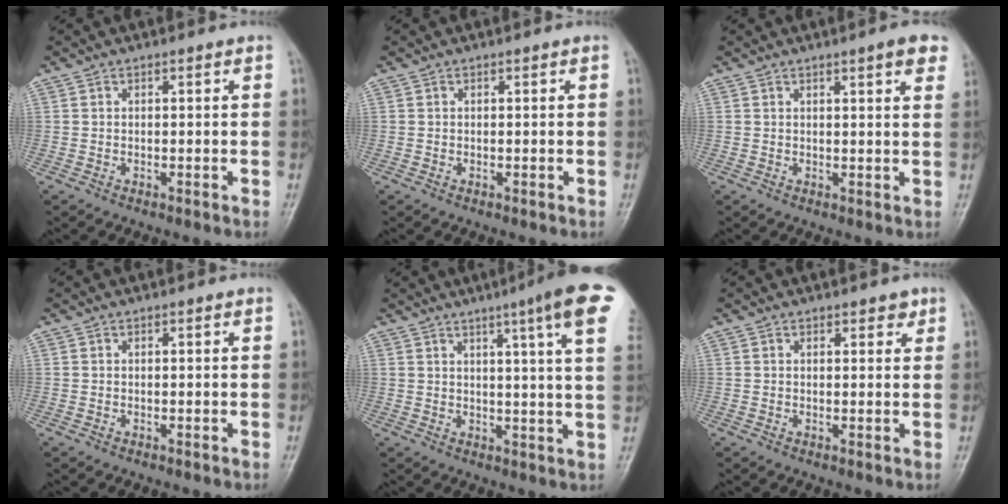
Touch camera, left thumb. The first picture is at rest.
{"total": 0.0}
{"total": 5.1, "force": [3.1, 0.9, 4.0], "torque": [-0.037, -0.006, 0.035]}
{"total": 0.0}
{"total": 13.4, "force": [7.1, 0.4, 11.4], "torque": [-0.147, -0.022, 0.074]}
{"total": 1.7, "force": [1.2, 0.9, 0.9], "torque": [0.002, -0.005, 0.012]}